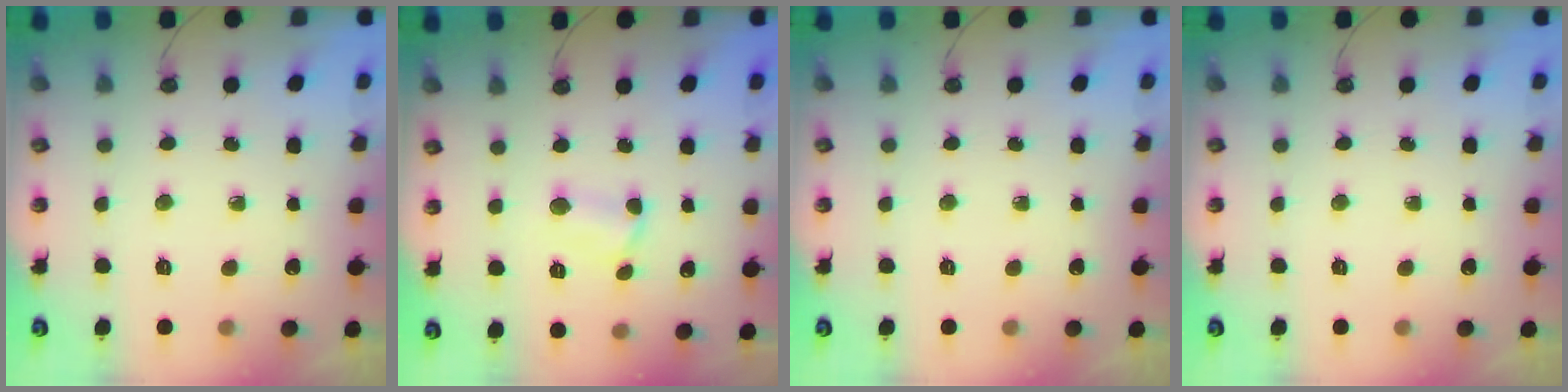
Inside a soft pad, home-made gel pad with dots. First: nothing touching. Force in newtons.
{"total": 2.8, "press": 2.8, "slide": 0.4}
{"total": 0.0}
{"total": 0.0}